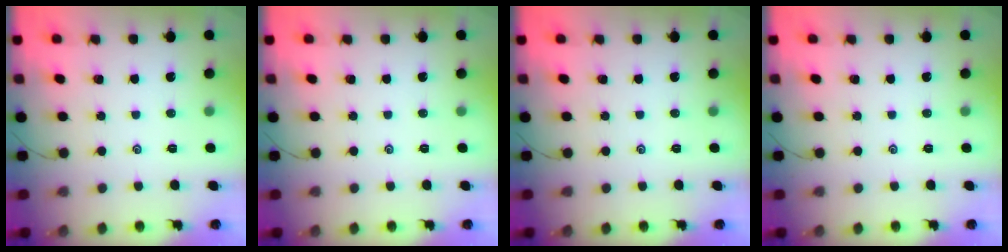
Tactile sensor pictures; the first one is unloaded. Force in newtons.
{"total": 0.0}
{"total": 0.0}
{"total": 0.0}